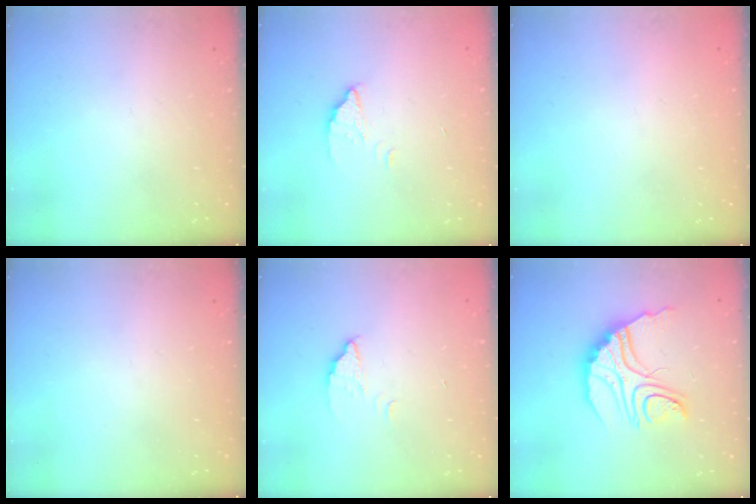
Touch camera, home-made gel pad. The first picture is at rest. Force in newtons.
{"total": 1.8, "press": 1.8, "slide": 0.1}
{"total": 2.3, "press": 2.3, "slide": 0.1}
{"total": 0.0}
{"total": 2.2, "press": 2.2, "slide": 0.1}
{"total": 14.3, "press": 14.2, "slide": 1.2}